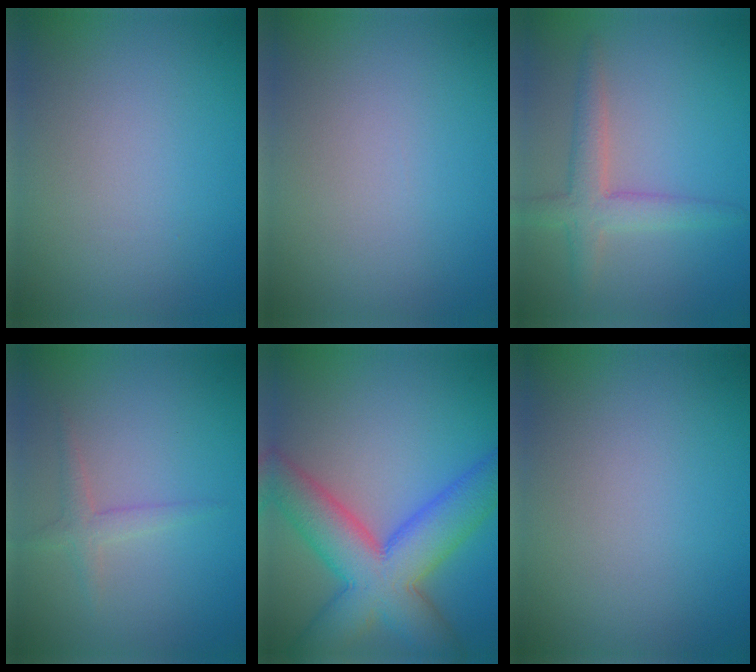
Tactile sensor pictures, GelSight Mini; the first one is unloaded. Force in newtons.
{"total": 0.0}
{"total": 3.4, "press": 3.4, "slide": 0.2}
{"total": 1.6, "press": 1.6, "slide": 0.0}
{"total": 10.2, "press": 10.2, "slide": 0.3}
{"total": 0.0}